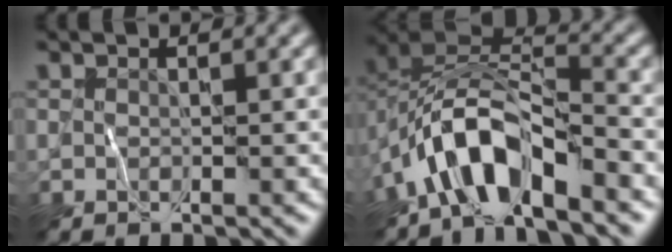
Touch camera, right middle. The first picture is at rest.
{"total": 7.6, "force": [-4.5, 2.9, 5.5], "torque": [-0.089, 0.008, -0.093]}